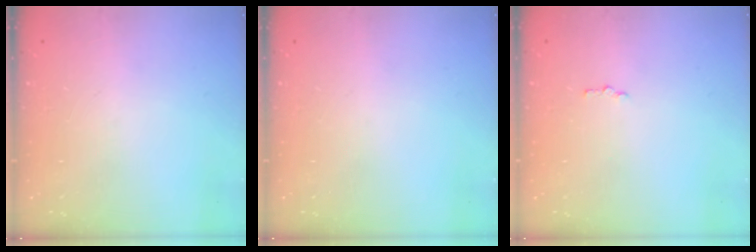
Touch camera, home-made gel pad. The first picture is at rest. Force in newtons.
{"total": 0.0}
{"total": 1.5, "press": 1.4, "slide": 0.3}